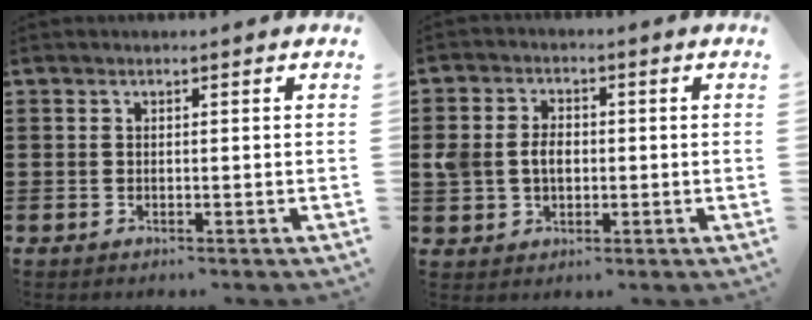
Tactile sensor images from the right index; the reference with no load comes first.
{"total": 4.5, "force": [-0.1, 3.4, 2.8], "torque": [-0.075, 0.008, -0.009]}